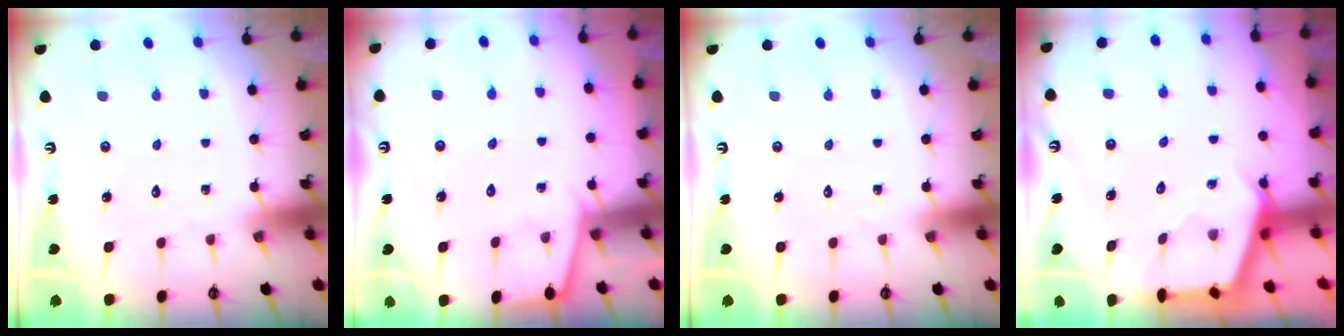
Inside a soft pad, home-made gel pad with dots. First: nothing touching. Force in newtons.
{"total": 2.4, "press": 2.4, "slide": 0.4}
{"total": 0.0}
{"total": 2.8, "press": 2.8, "slide": 0.4}